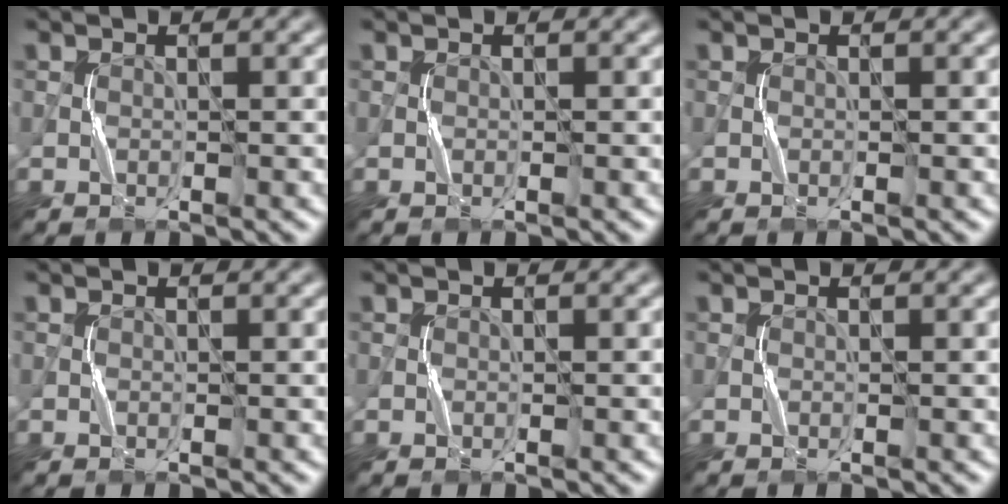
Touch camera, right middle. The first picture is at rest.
{"total": 0.0}
{"total": 0.0}
{"total": 0.0}
{"total": 0.0}
{"total": 0.0}